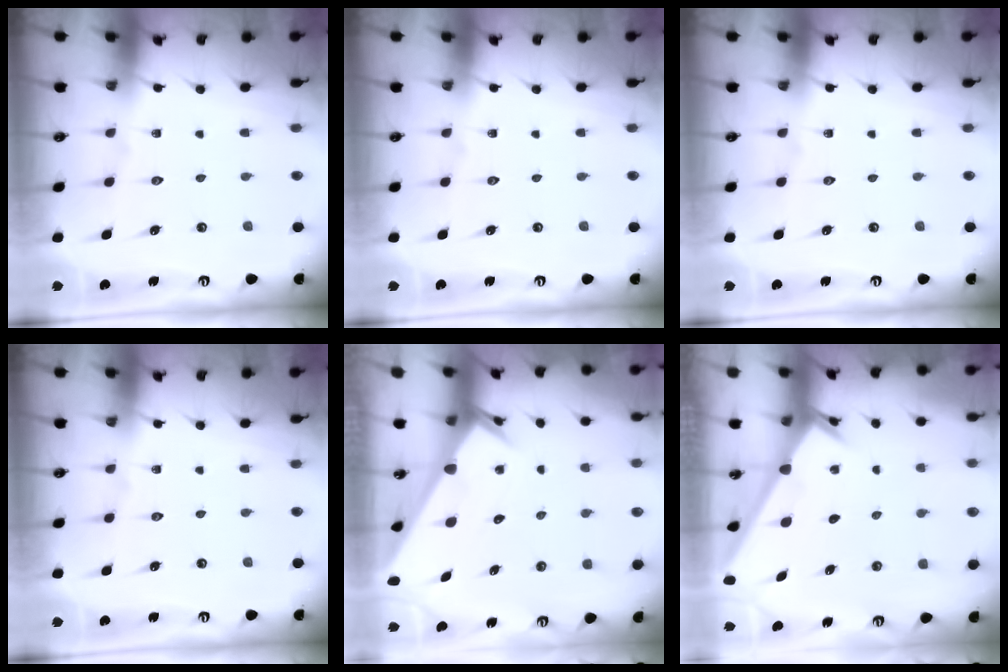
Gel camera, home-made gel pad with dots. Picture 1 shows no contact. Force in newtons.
{"total": 0.0}
{"total": 0.0}
{"total": 0.0}
{"total": 2.4, "press": 2.4, "slide": 0.1}
{"total": 2.4, "press": 2.4, "slide": 0.2}